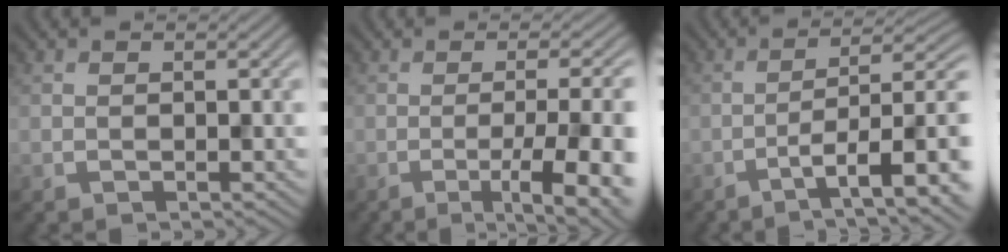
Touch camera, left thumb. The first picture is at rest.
{"total": 12.8, "force": [-4.4, 3.2, 11.6], "torque": [-0.118, 0.002, -0.061]}
{"total": 8.7, "force": [-3.6, 2.2, 7.6], "torque": [-0.127, -0.003, -0.053]}